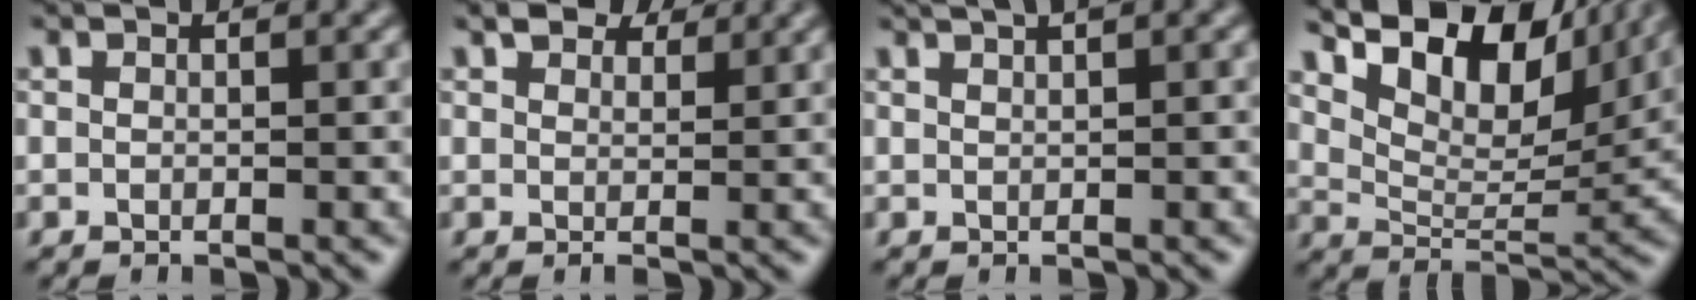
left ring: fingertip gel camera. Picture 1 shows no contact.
{"total": 3.2, "force": [2.5, 1.5, 1.4], "torque": [-0.025, 0.002, 0.037]}
{"total": 2.9, "force": [1.9, 0.7, 2.1], "torque": [-0.021, 0.005, 0.026]}
{"total": 11.6, "force": [7.8, 4.8, 7.1], "torque": [-0.125, 0.010, 0.138]}